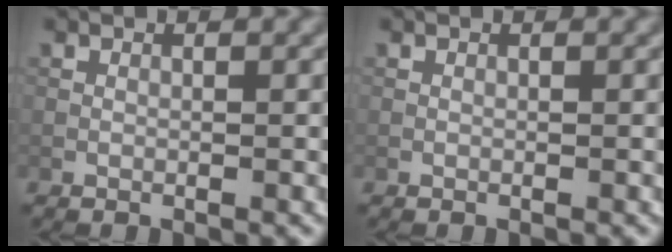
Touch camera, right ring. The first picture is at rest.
{"total": 0.0}